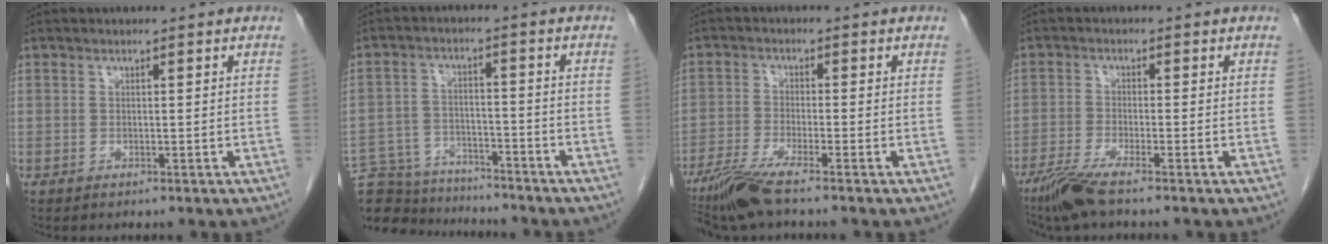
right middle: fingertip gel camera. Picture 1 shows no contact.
{"total": 15.1, "force": [-14.0, 4.4, 3.6], "torque": [-0.079, 0.013, -0.209]}
{"total": 6.4, "force": [-4.9, -0.4, 4.0], "torque": [-0.084, -0.022, -0.099]}
{"total": 5.2, "force": [-3.9, -0.1, 3.4], "torque": [-0.074, -0.018, -0.082]}